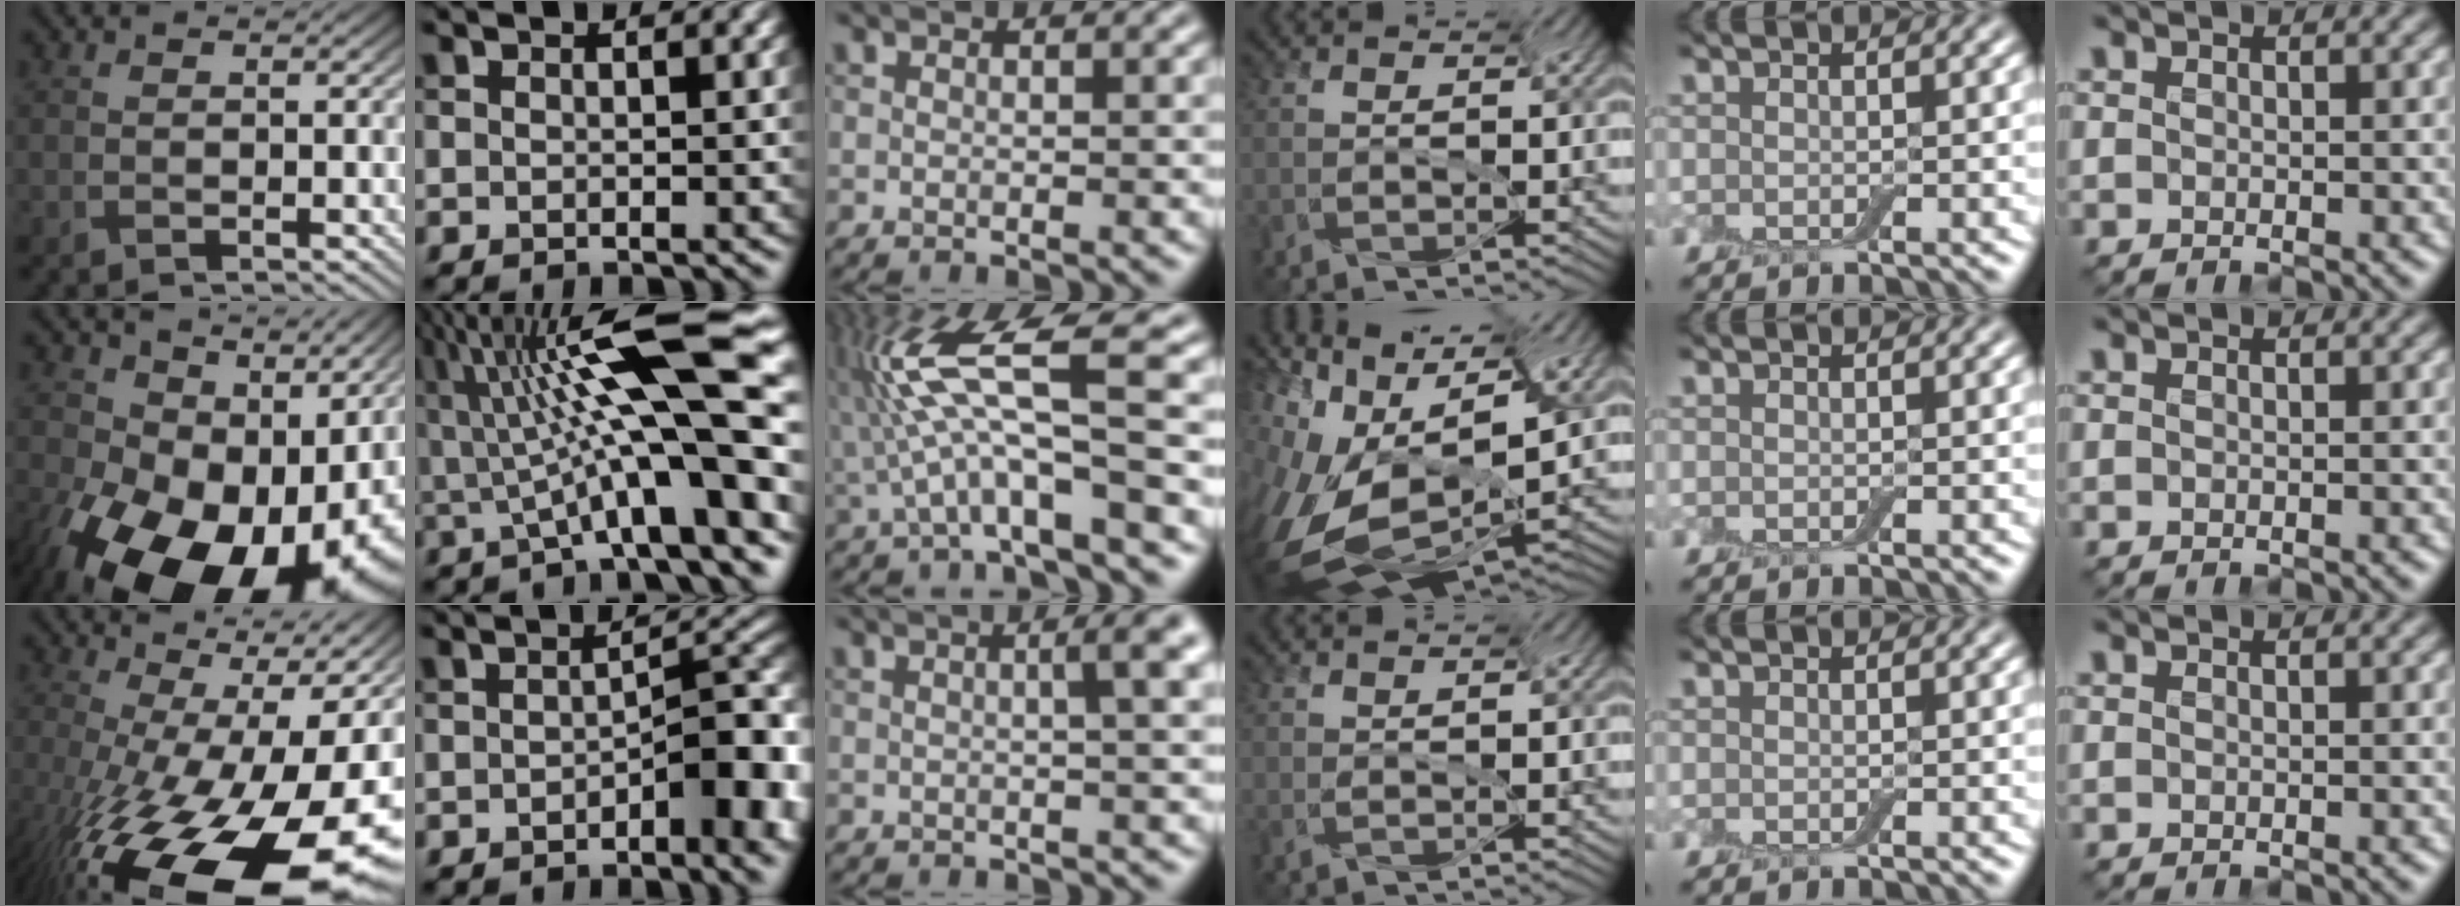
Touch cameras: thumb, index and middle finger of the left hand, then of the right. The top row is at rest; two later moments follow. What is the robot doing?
{"motion": "screw", "object": "jar lid"}